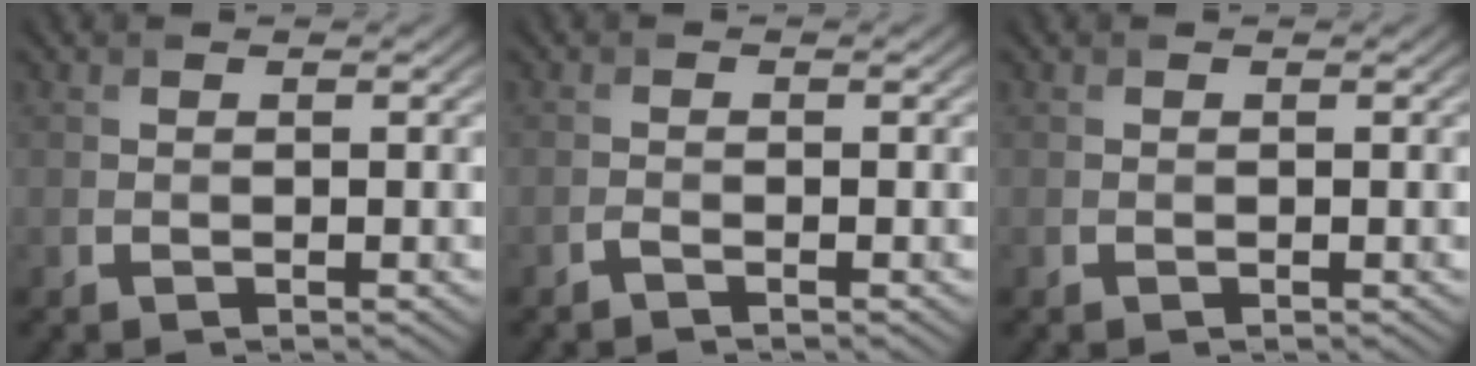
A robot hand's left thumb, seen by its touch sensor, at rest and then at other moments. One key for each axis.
{"total": 0.7, "fx": -0.6, "fy": 0.0, "fz": 0.5, "tx": -0.009, "ty": 0.000, "tz": -0.014}
{"total": 0.0}